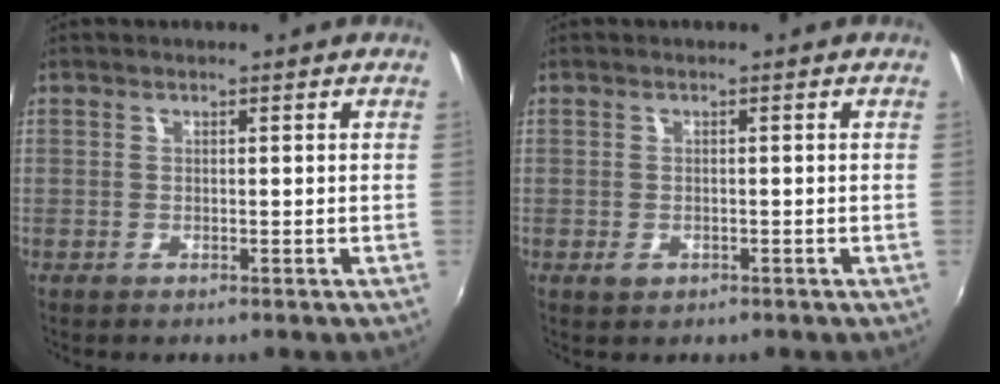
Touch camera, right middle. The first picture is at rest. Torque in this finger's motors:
{"motor_torque": [0.32, -0.25, -0.01, 0.00]}